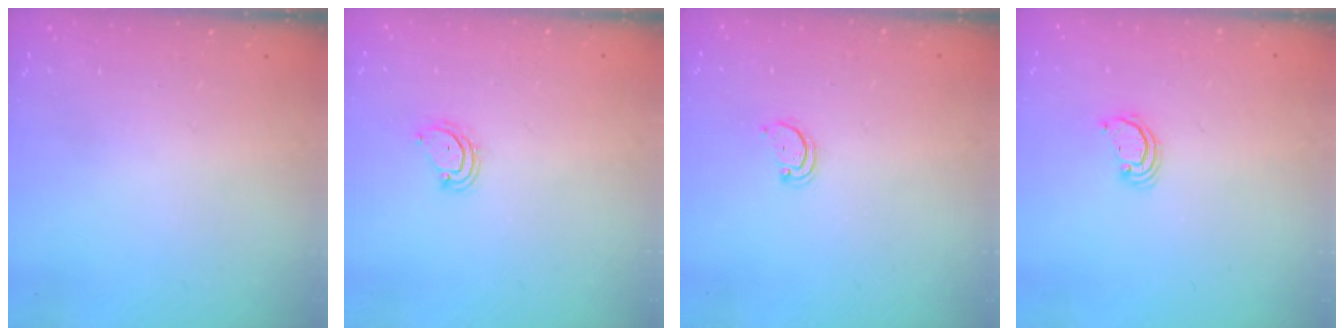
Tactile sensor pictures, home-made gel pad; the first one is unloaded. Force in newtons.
{"total": 4.2, "press": 4.1, "slide": 0.5}
{"total": 2.2, "press": 2.1, "slide": 0.4}
{"total": 2.6, "press": 2.6, "slide": 0.2}